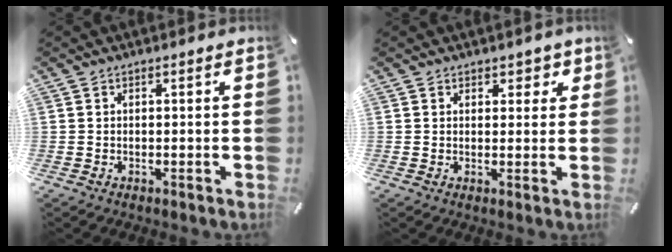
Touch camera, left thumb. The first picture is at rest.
{"total": 2.6, "force": [1.4, 2.0, 0.8], "torque": [0.011, -0.007, 0.016]}